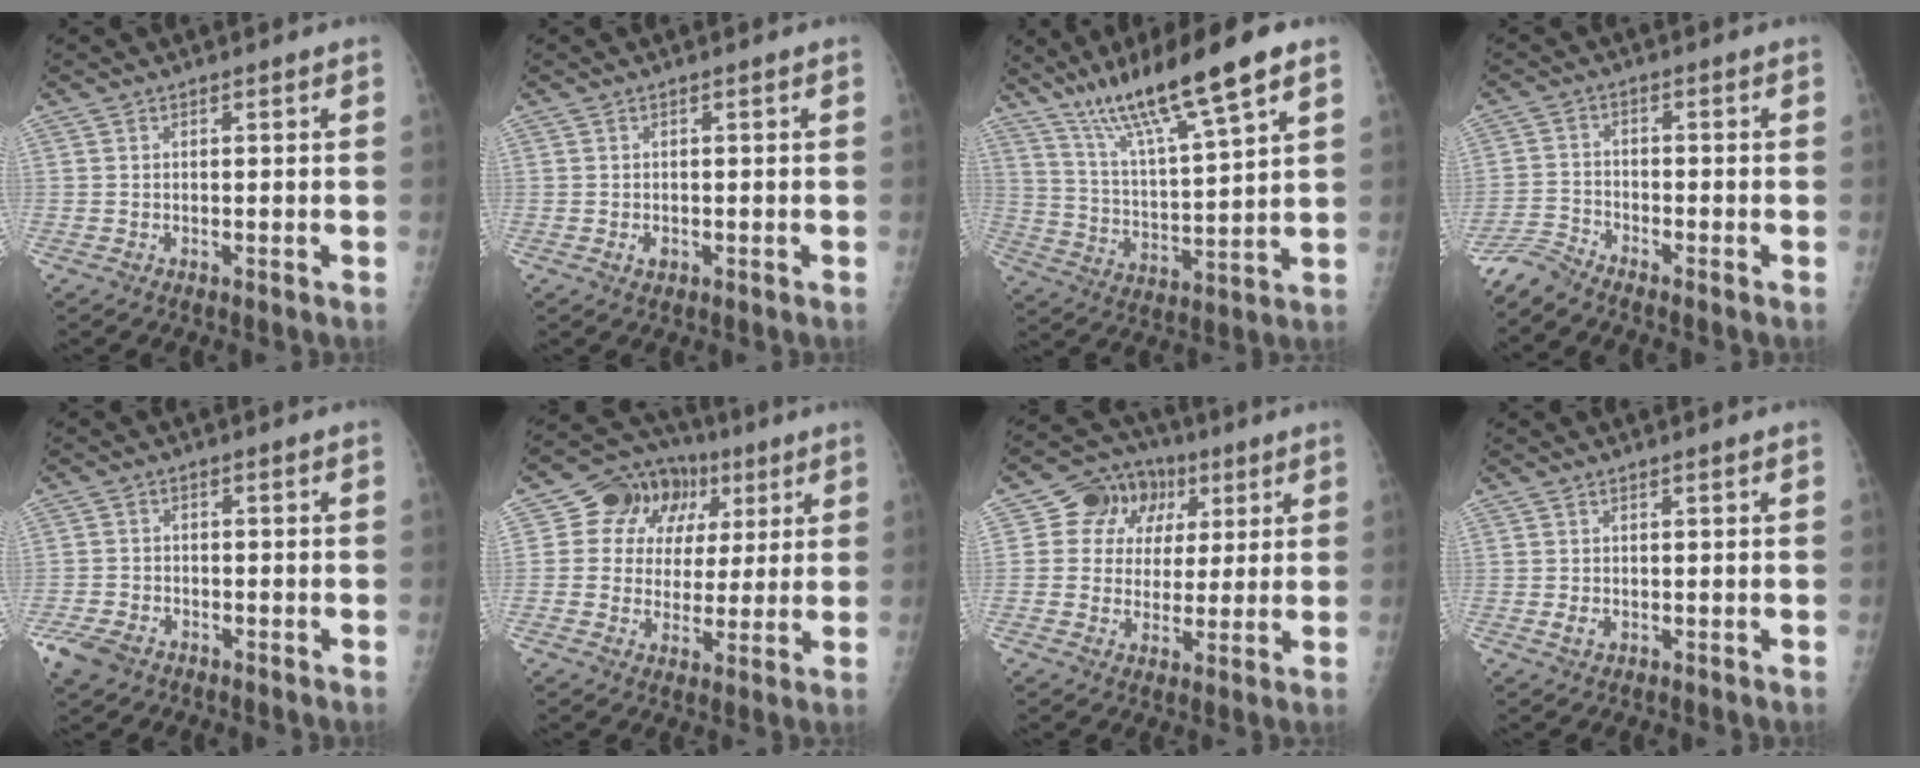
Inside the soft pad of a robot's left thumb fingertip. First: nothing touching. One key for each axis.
{"total": 1.2, "fx": -0.2, "fy": 0.8, "fz": 0.8, "tx": -0.006, "ty": -0.001, "tz": -0.002}
{"total": 17.3, "fx": 11.3, "fy": 2.1, "fz": 12.9, "tx": -0.219, "ty": -0.044, "tz": 0.204}
{"total": 4.0, "fx": -4.0, "fy": -0.2, "fz": -0.2, "tx": -0.007, "ty": 0.002, "tz": -0.088}
{"total": 5.6, "fx": -3.4, "fy": 3.6, "fz": 2.6, "tx": -0.060, "ty": 0.008, "tz": -0.061}
{"total": 13.9, "fx": 4.7, "fy": 11.6, "fz": 6.2, "tx": -0.041, "ty": 0.012, "tz": 0.072}
{"total": 11.6, "fx": 3.8, "fy": 9.9, "fz": 4.6, "tx": -0.025, "ty": 0.003, "tz": 0.056}
{"total": 1.5, "fx": 0.1, "fy": 0.9, "fz": 1.1, "tx": -0.014, "ty": -0.002, "tz": 0.003}